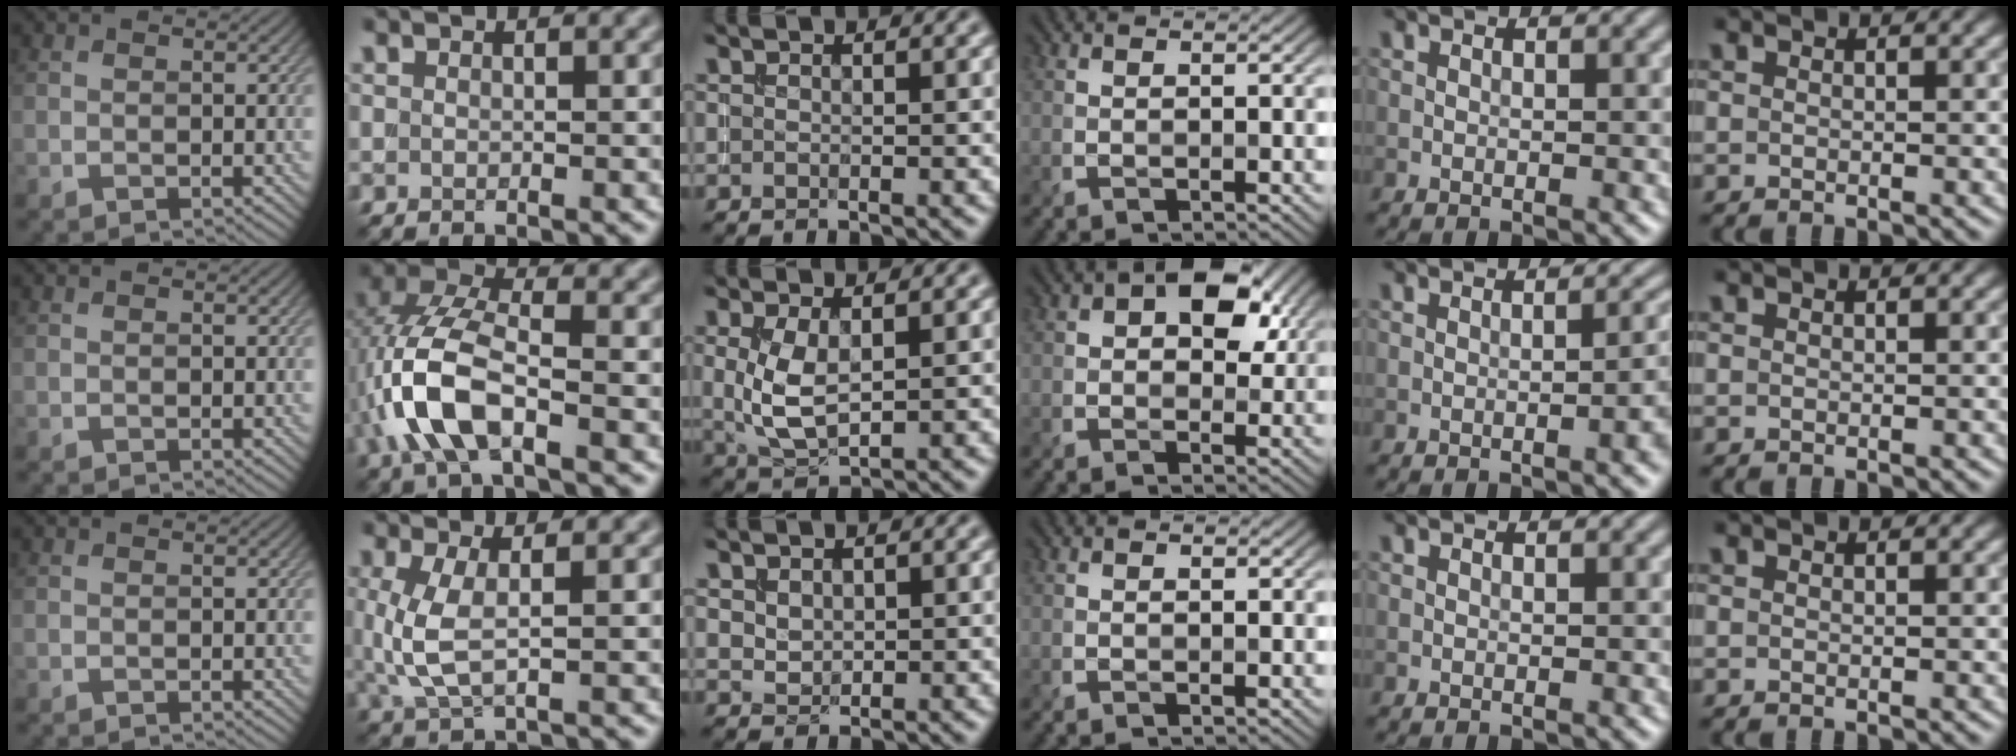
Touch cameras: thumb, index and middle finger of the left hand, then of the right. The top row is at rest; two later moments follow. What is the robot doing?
{"motion": "extract", "object": "drawer"}